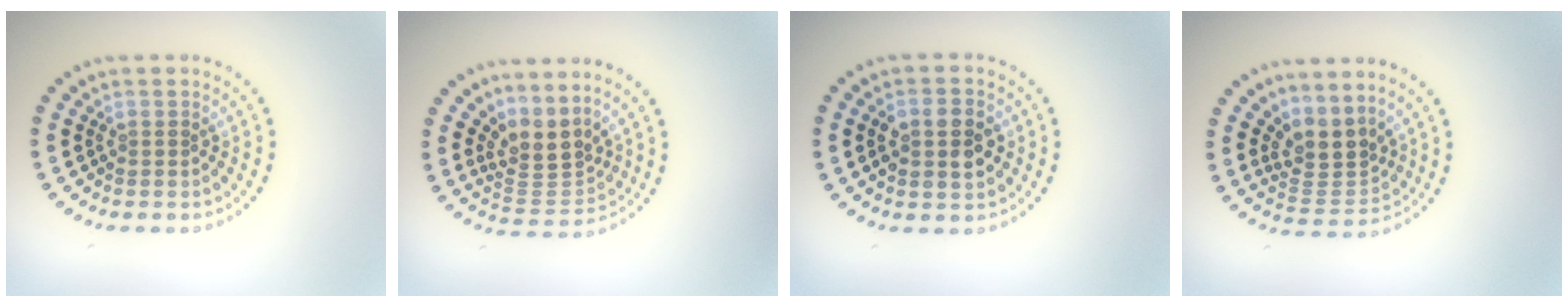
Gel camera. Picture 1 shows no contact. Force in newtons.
{"total": 3.4, "press": 2.4, "slide": 2.4}
{"total": 3.7, "press": 3.7, "slide": 0.2}
{"total": 3.3, "press": 2.4, "slide": 2.3}